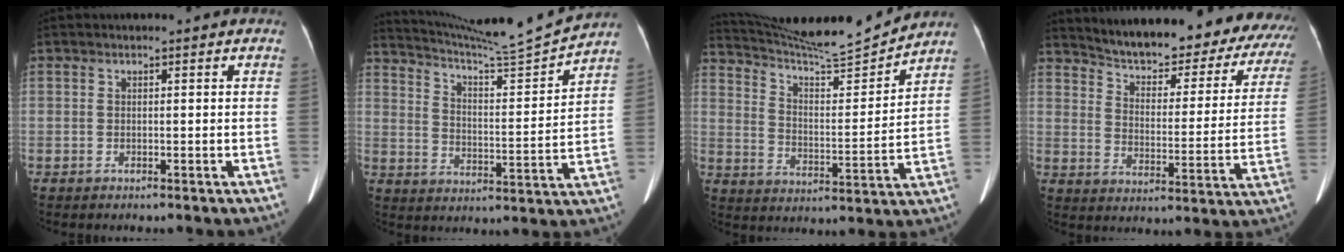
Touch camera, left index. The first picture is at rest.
{"total": 15.1, "force": [14.5, -2.6, 3.7], "torque": [-0.074, -0.039, 0.224]}
{"total": 16.1, "force": [15.6, -0.9, 4.0], "torque": [-0.082, -0.027, 0.246]}
{"total": 26.8, "force": [24.2, 7.0, 9.2], "torque": [-0.131, -0.053, 0.293]}